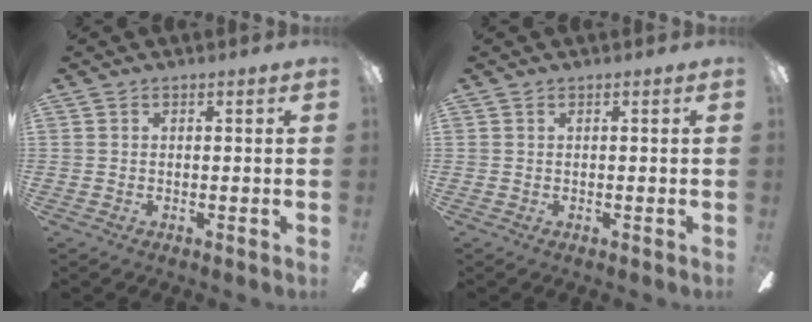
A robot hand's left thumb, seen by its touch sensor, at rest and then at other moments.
{"total": 0.0}